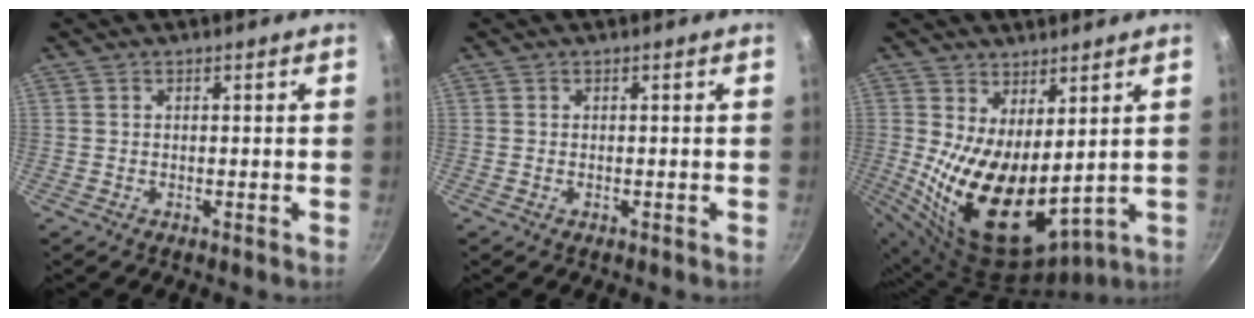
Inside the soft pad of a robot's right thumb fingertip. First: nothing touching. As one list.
[{"total": 0.0}, {"total": 15.8, "force": [1.9, 8.1, 13.4], "torque": [-0.217, -0.045, 0.057]}]